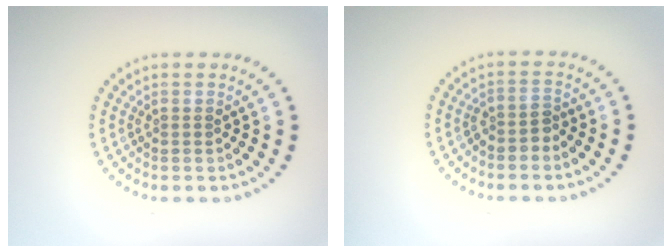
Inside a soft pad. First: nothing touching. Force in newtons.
{"total": 1.5, "press": 1.2, "slide": 0.8}